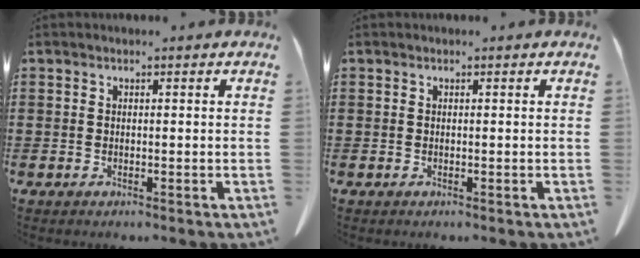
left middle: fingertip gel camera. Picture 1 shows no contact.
{"total": 0.0}